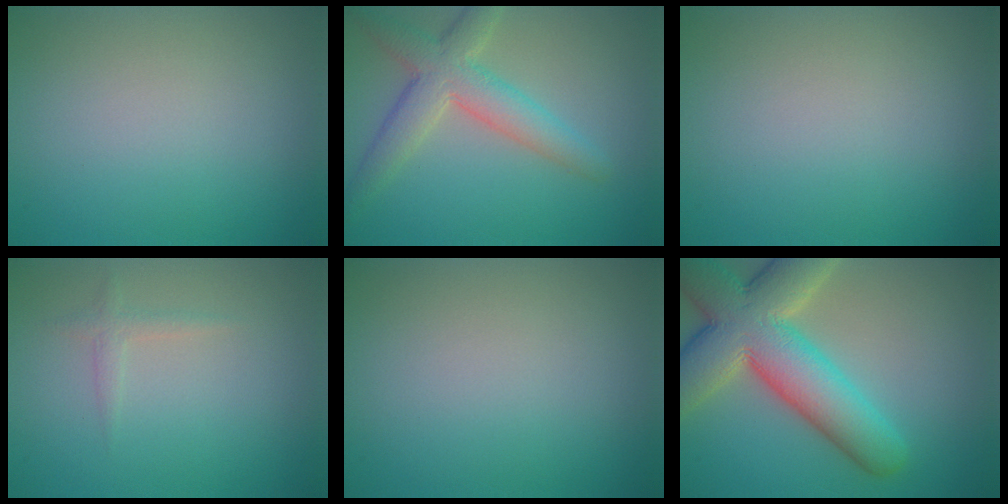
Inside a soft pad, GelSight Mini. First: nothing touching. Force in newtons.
{"total": 5.0, "press": 5.0, "slide": 0.2}
{"total": 0.0}
{"total": 1.1, "press": 1.1, "slide": 0.0}
{"total": 0.0}
{"total": 11.1, "press": 11.1, "slide": 1.0}